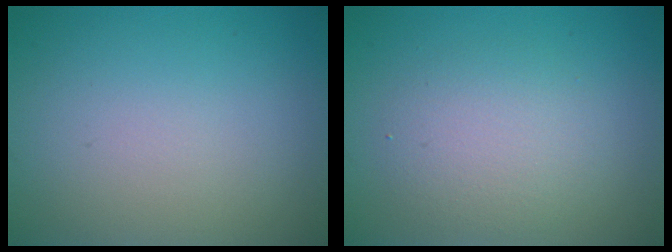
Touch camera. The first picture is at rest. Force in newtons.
{"total": 3.2, "press": 3.2, "slide": 0.2}